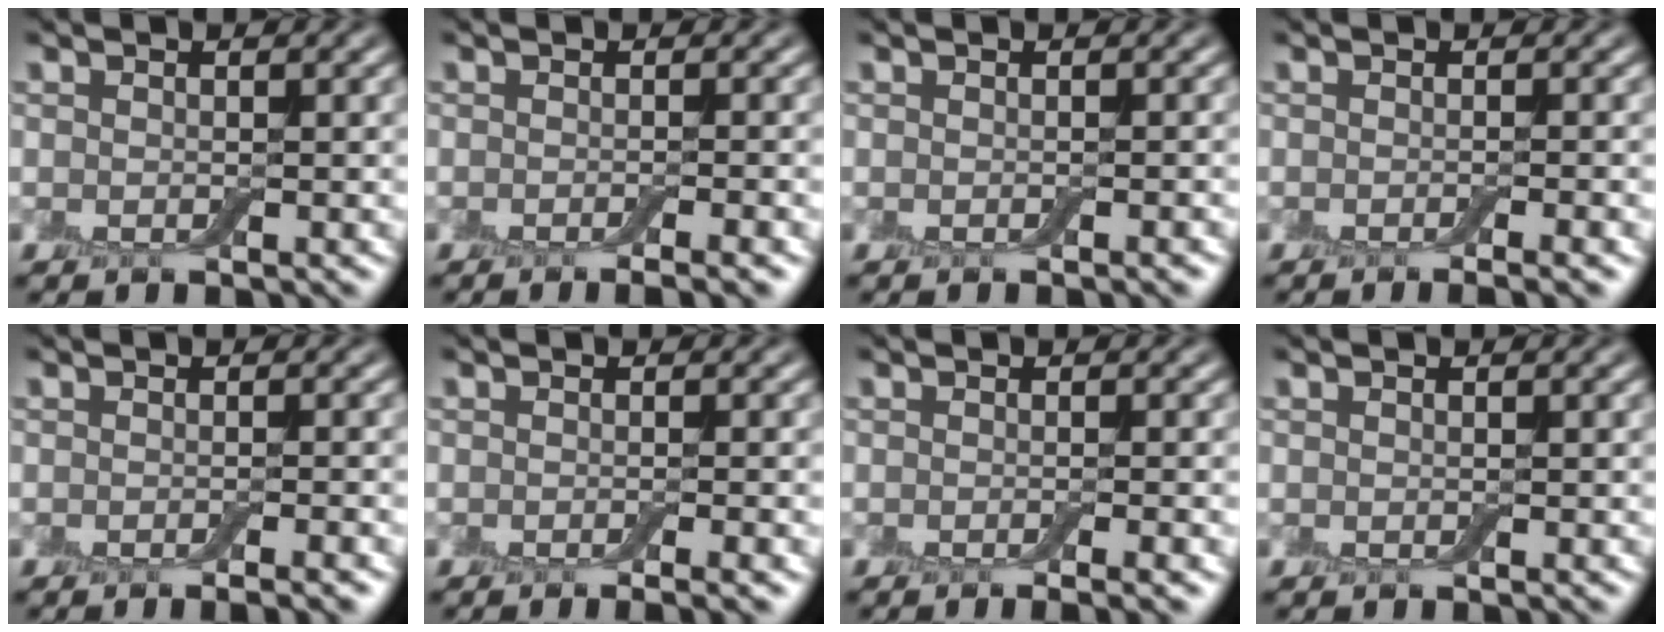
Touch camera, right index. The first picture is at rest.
{"total": 2.9, "force": [-1.5, 0.6, 2.4], "torque": [-0.019, 0.001, -0.022]}
{"total": 0.6, "force": [-0.4, 0.0, 0.5], "torque": [-0.005, 0.002, -0.005]}
{"total": 2.7, "force": [-1.3, 0.6, 2.3], "torque": [-0.017, 0.000, -0.019]}
{"total": 2.5, "force": [-1.3, 0.5, 2.1], "torque": [-0.016, 0.001, -0.018]}
{"total": 3.0, "force": [-1.2, 0.8, 2.6], "torque": [-0.020, -0.001, -0.016]}
{"total": 2.9, "force": [-1.2, 0.8, 2.6], "torque": [-0.020, -0.001, -0.016]}
{"total": 0.0}